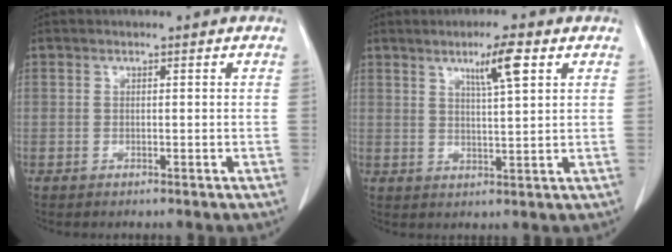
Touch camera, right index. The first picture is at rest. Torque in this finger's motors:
{"motor_torque": [0.20, 0.22, 0.08, 0.05]}